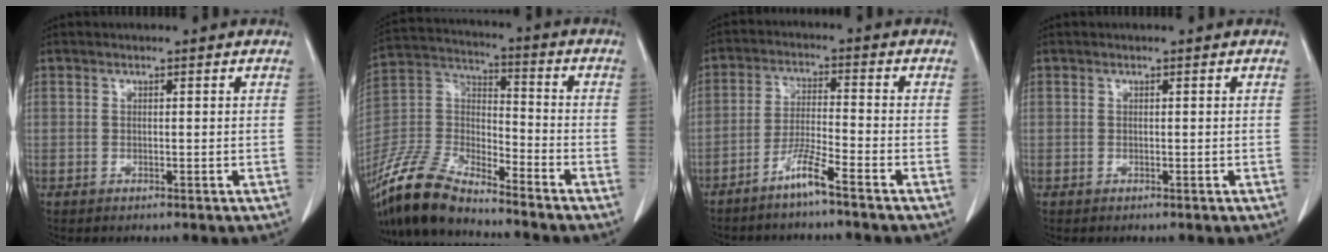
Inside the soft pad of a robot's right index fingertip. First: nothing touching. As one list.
[{"total": 14.3, "force": [-12.9, 2.9, 5.6], "torque": [-0.118, 0.002, -0.253]}, {"total": 5.1, "force": [-3.9, -0.6, 3.3], "torque": [-0.067, -0.008, -0.083]}, {"total": 0.0}]